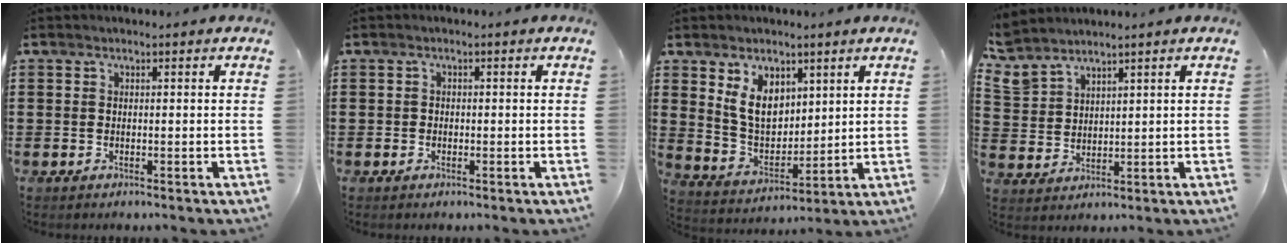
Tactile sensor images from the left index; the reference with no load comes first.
{"total": 0.7, "force": [-0.4, 0.6, 0.2], "torque": [-0.006, 0.001, -0.008]}
{"total": 7.5, "force": [4.0, 5.2, 3.7], "torque": [-0.085, 0.000, 0.077]}
{"total": 3.9, "force": [3.6, 1.5, 0.5], "torque": [-0.030, -0.012, 0.066]}